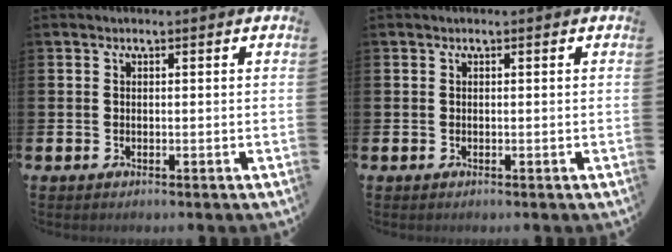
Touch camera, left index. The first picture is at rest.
{"total": 0.0}